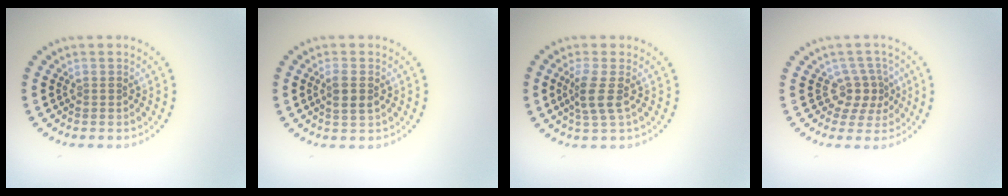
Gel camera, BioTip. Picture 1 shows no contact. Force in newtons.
{"total": 1.9, "press": 1.8, "slide": 0.7}
{"total": 2.5, "press": 1.9, "slide": 1.6}
{"total": 2.6, "press": 1.9, "slide": 1.8}